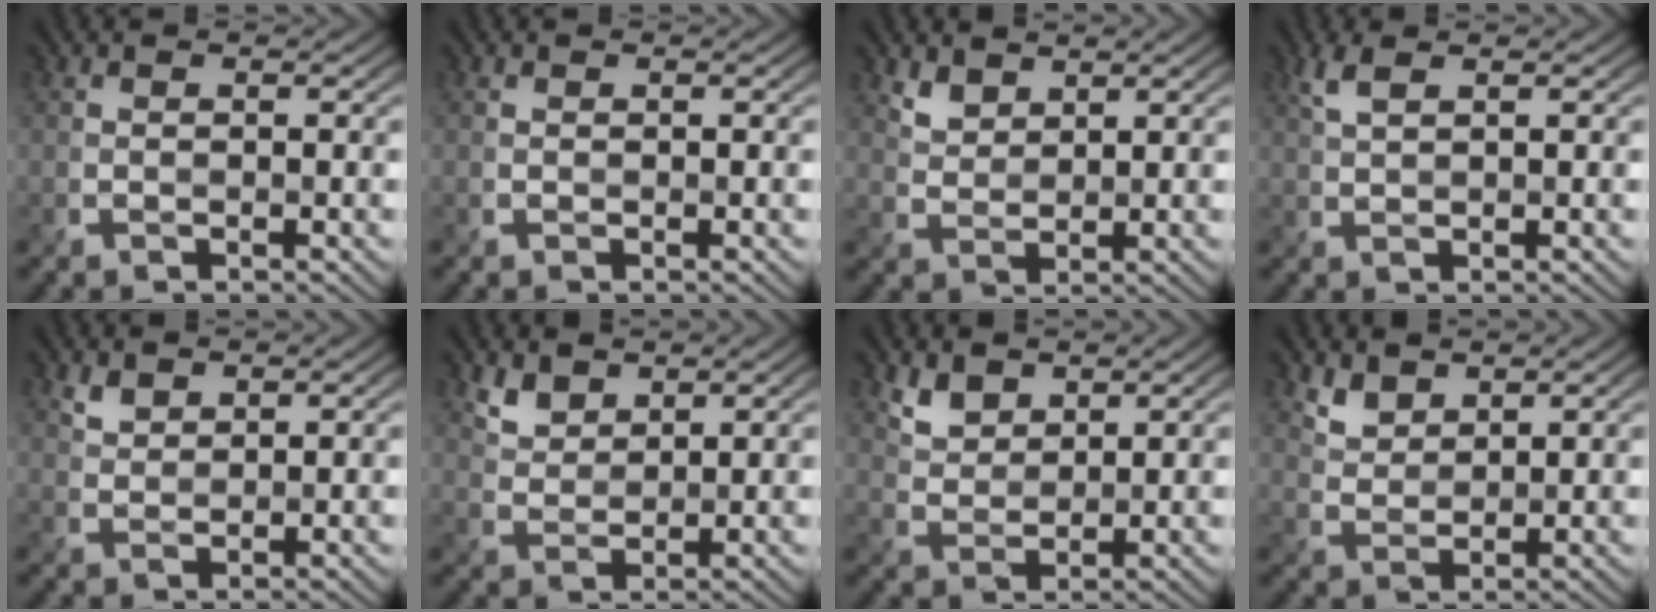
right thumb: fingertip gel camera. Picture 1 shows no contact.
{"total": 0.0}
{"total": 2.8, "force": [2.2, 1.4, 1.1], "torque": [-0.029, -0.005, 0.054]}
{"total": 2.3, "force": [1.3, 0.5, 1.8], "torque": [-0.045, 0.006, 0.031]}
{"total": 1.9, "force": [1.5, 0.9, 0.7], "torque": [-0.020, -0.003, 0.036]}
{"total": 3.3, "force": [2.5, 1.6, 1.4], "torque": [-0.037, -0.005, 0.061]}
{"total": 3.6, "force": [2.6, 1.9, 1.5], "torque": [-0.042, -0.007, 0.061]}
{"total": 3.2, "force": [2.5, 1.5, 1.3], "torque": [-0.034, -0.006, 0.061]}